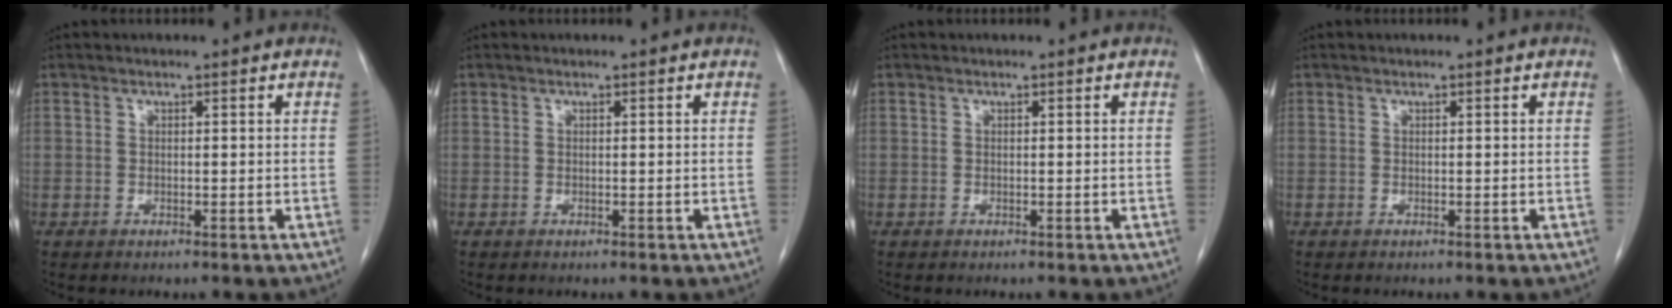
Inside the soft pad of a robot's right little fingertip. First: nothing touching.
{"total": 0.0}
{"total": 0.0}
{"total": 0.0}